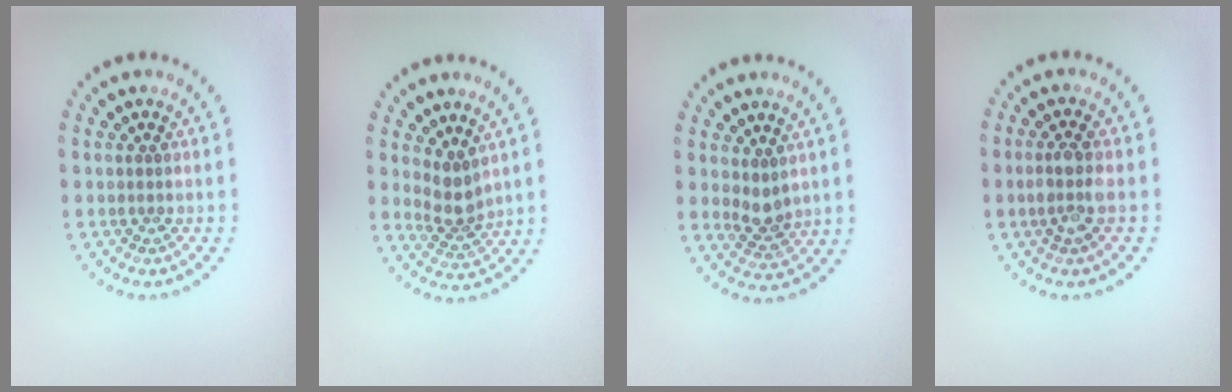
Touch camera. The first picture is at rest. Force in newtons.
{"total": 2.7, "press": 2.1, "slide": 1.8}
{"total": 2.1, "press": 2.0, "slide": 0.8}
{"total": 2.3, "press": 2.1, "slide": 1.0}